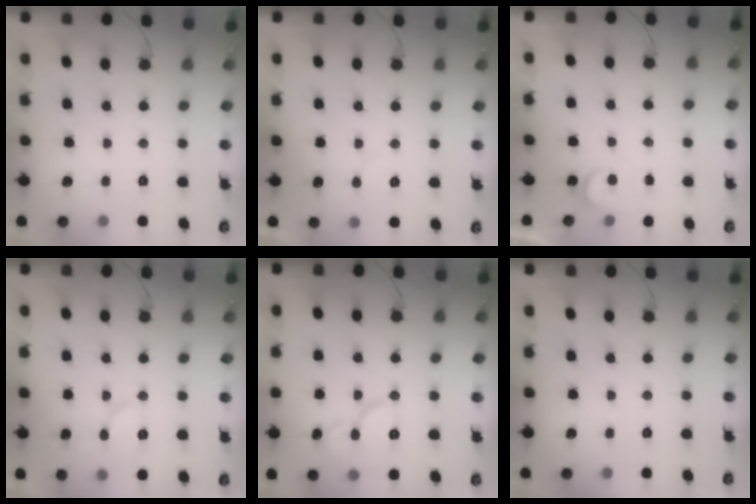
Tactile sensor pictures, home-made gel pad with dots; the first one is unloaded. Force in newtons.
{"total": 5.0, "press": 5.0, "slide": 0.3}
{"total": 3.5, "press": 3.5, "slide": 0.3}
{"total": 8.7, "press": 8.7, "slide": 1.0}
{"total": 9.7, "press": 9.6, "slide": 1.1}
{"total": 0.0}